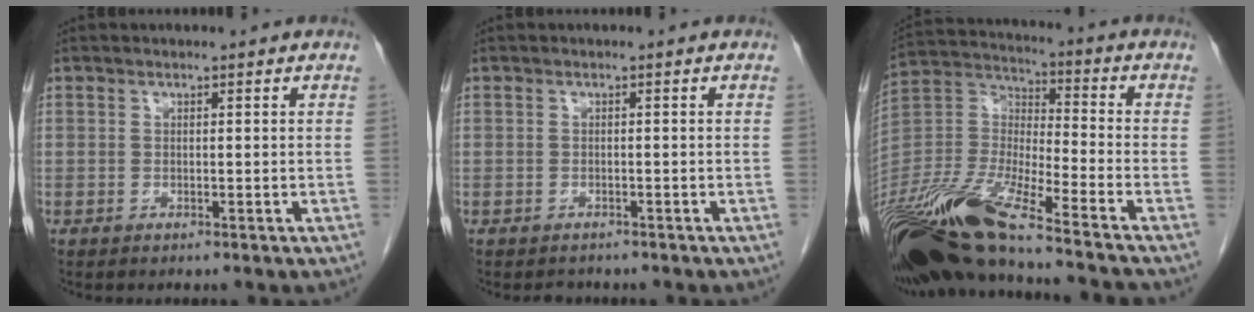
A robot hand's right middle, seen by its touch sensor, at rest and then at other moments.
{"total": 1.6, "force": [-1.4, 0.7, 0.0], "torque": [-0.004, -0.002, -0.020]}
{"total": 20.7, "force": [-16.1, 1.2, 13.0], "torque": [-0.301, -0.032, -0.309]}